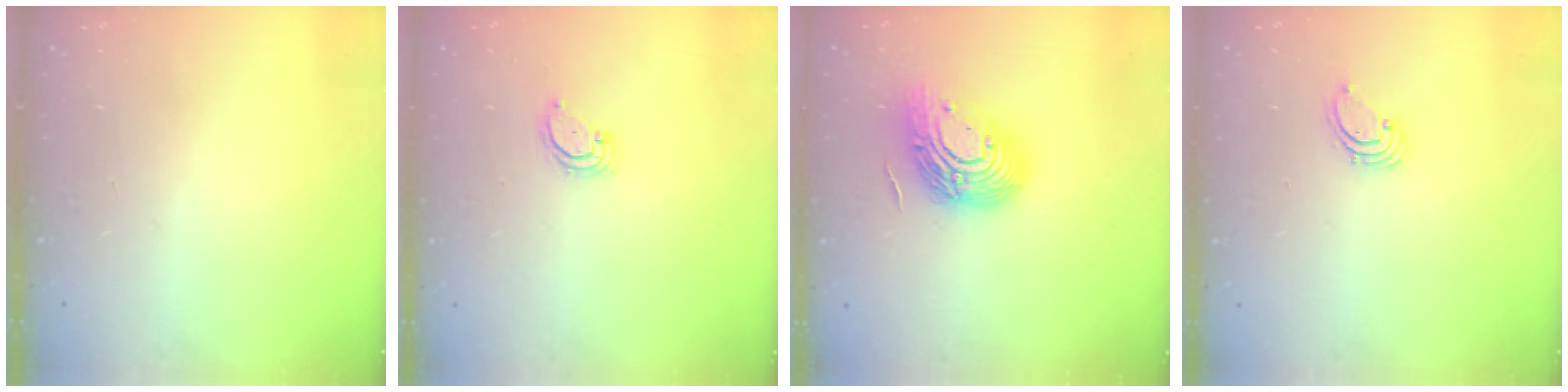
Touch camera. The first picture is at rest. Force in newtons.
{"total": 2.8, "press": 2.8, "slide": 0.2}
{"total": 17.3, "press": 17.2, "slide": 1.2}
{"total": 1.4, "press": 1.4, "slide": 0.1}